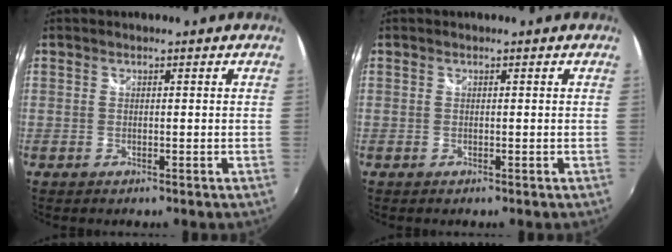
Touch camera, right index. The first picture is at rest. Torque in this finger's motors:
{"motor_torque": [0.05, 0.06, 0.03, 0.01]}